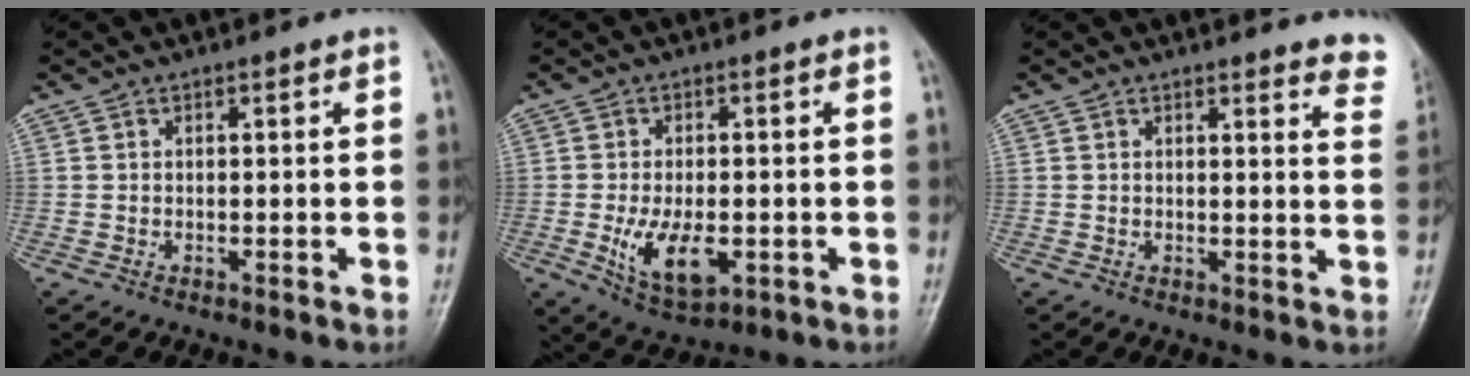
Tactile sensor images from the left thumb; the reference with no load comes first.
{"total": 9.1, "force": [-2.2, 4.7, 7.4], "torque": [-0.126, -0.008, -0.026]}
{"total": 7.7, "force": [7.4, 1.6, 1.6], "torque": [0.022, -0.049, 0.049]}